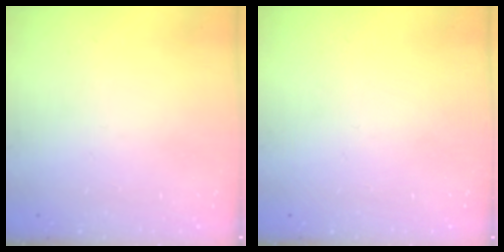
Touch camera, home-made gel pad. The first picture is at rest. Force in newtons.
{"total": 0.0}